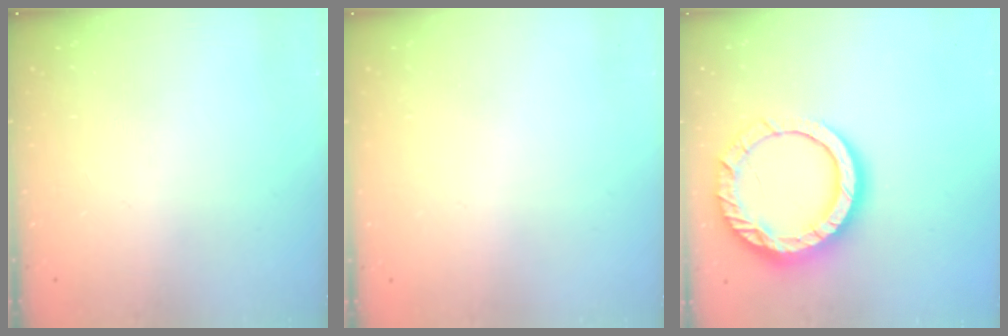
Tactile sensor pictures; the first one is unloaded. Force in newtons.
{"total": 2.4, "press": 2.4, "slide": 0.2}
{"total": 17.0, "press": 16.9, "slide": 1.3}